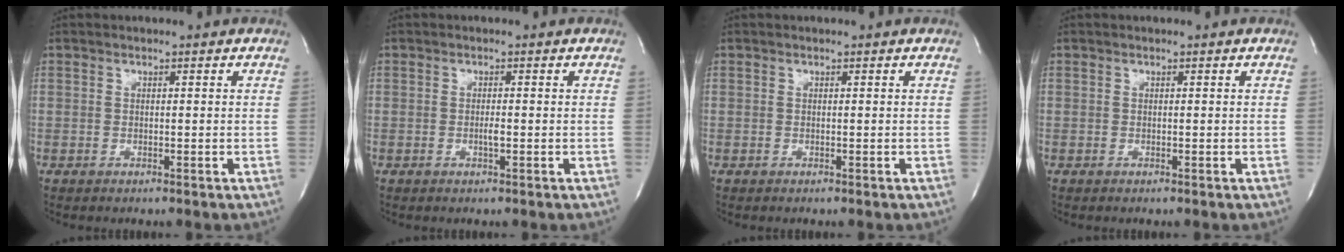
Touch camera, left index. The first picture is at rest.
{"total": 1.1, "force": [-0.3, 0.1, 1.1], "torque": [-0.023, -0.001, -0.005]}
{"total": 0.0}
{"total": 0.0}